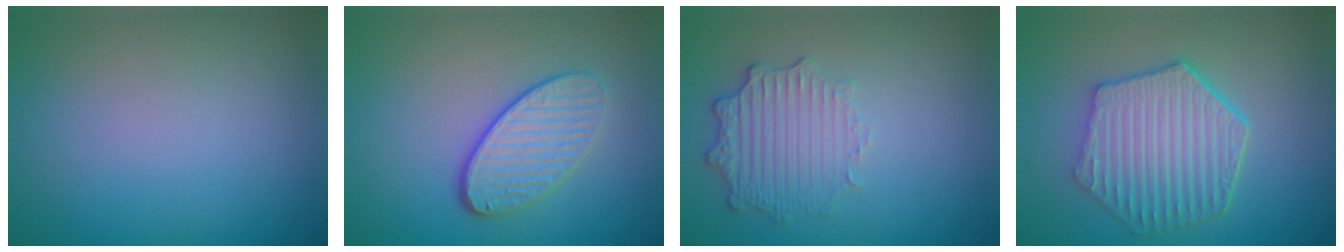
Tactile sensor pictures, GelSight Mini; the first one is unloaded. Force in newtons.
{"total": 3.9, "press": 3.3, "slide": 2.1}
{"total": 2.9, "press": 2.4, "slide": 1.6}
{"total": 6.4, "press": 4.8, "slide": 4.2}